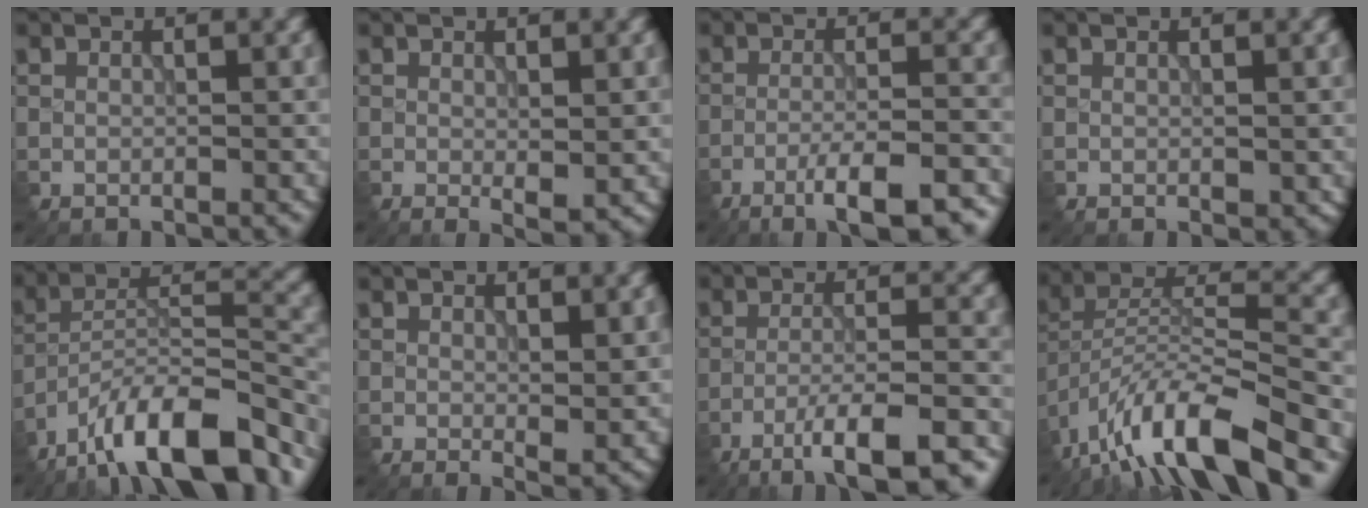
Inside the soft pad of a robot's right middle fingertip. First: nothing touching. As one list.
[{"total": 1.3, "force": [0.2, 0.3, 1.2], "torque": [-0.018, -0.007, 0.007]}, {"total": 6.9, "force": [-4.8, 1.2, 4.9], "torque": [-0.077, 0.006, -0.076]}, {"total": 0.7, "force": [-0.1, 0.5, 0.5], "torque": [-0.008, -0.002, 0.002]}, {"total": 13.2, "force": [-10.0, 4.3, 7.5], "torque": [-0.126, 0.021, -0.178]}, {"total": 1.7, "force": [0.7, 0.6, 1.4], "torque": [-0.019, -0.009, 0.016]}, {"total": 8.9, "force": [-6.0, 1.7, 6.3], "torque": [-0.099, 0.007, -0.096]}, {"total": 12.2, "force": [-8.7, 3.6, 7.8], "torque": [-0.139, 0.007, -0.165]}]